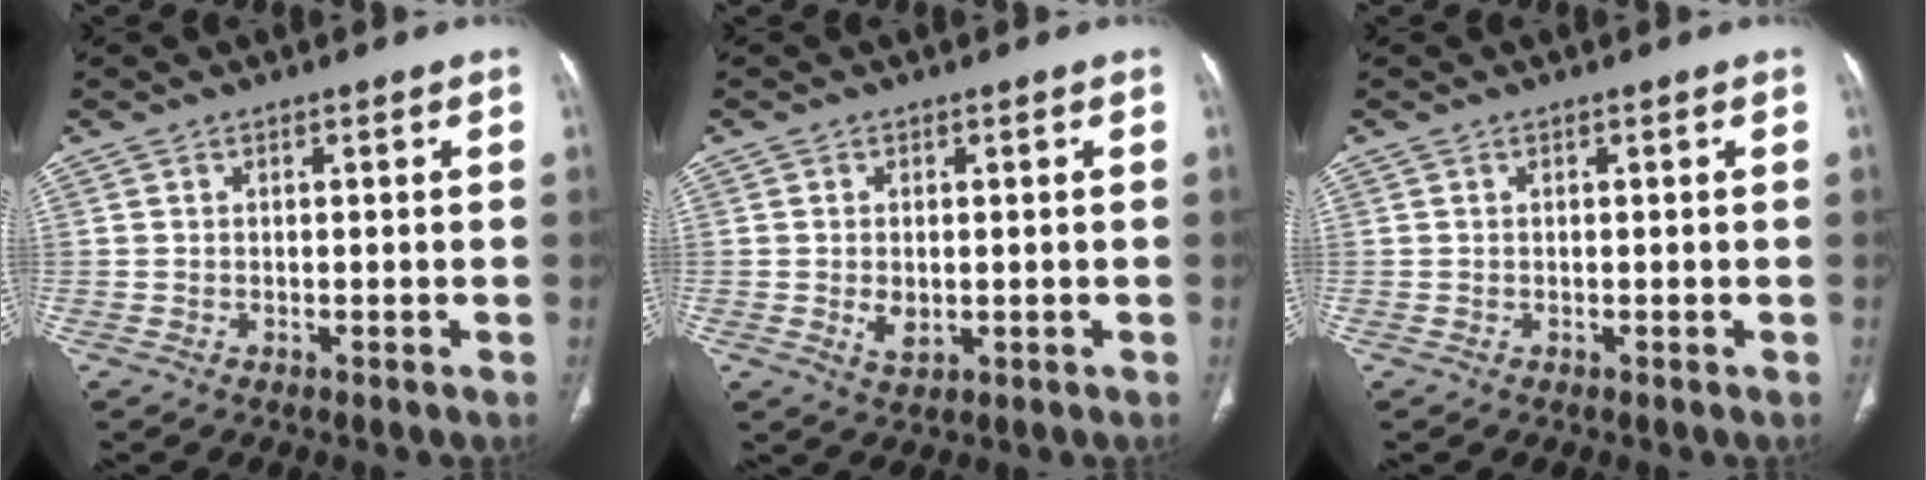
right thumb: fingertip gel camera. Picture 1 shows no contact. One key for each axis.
{"total": 3.2, "fx": -0.3, "fy": 2.0, "fz": 2.5, "tx": -0.045, "ty": -0.007, "tz": 0.000}
{"total": 0.0}